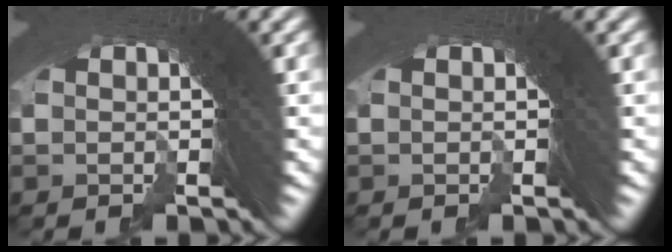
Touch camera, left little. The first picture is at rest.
{"total": 0.0}